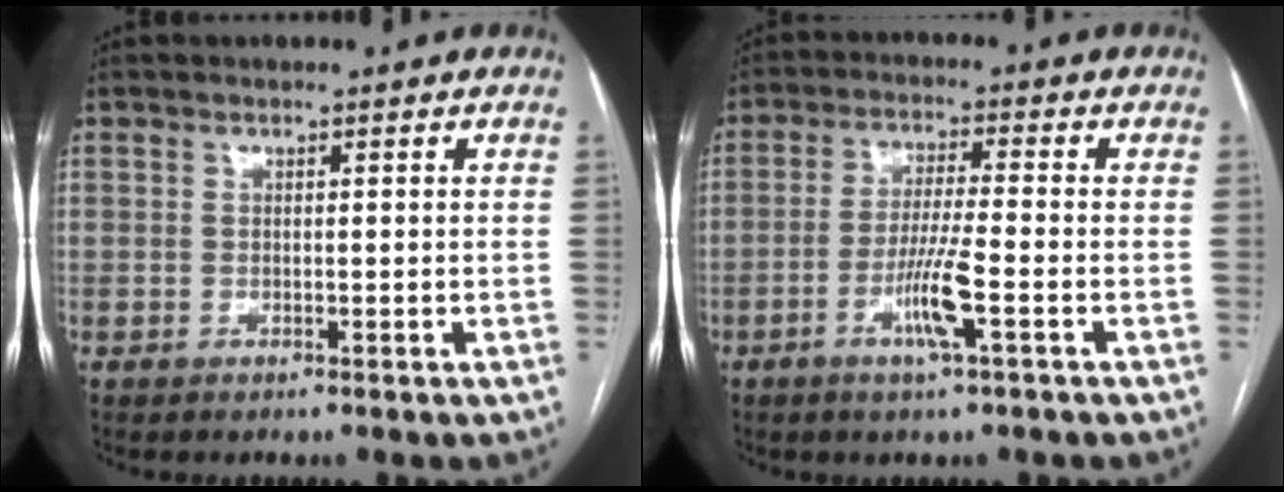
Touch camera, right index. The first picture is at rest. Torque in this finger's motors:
{"motor_torque": [0.12, -0.04, 0.17, 0.11]}